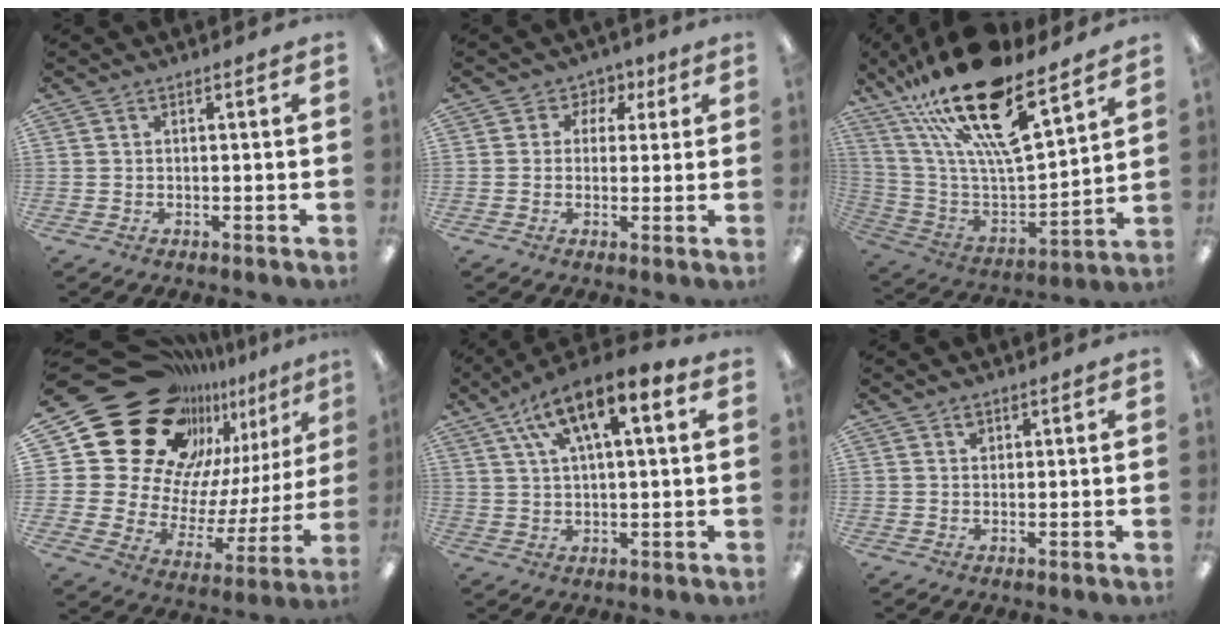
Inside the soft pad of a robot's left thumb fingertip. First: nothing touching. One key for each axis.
{"total": 4.0, "fx": 0.5, "fy": 3.8, "fz": 0.9, "tx": -0.014, "ty": 0.002, "tz": 0.005}
{"total": 25.8, "fx": 17.5, "fy": 8.4, "fz": 17.1, "tx": -0.302, "ty": -0.103, "tz": 0.301}
{"total": 25.9, "fx": 18.4, "fy": 15.1, "fz": 10.3, "tx": -0.165, "ty": -0.157, "tz": 0.362}
{"total": 11.6, "fx": 6.3, "fy": 3.8, "fz": 9.0, "tx": -0.163, "ty": -0.016, "tz": 0.112}
{"total": 1.5, "fx": 1.0, "fy": 1.0, "fz": 0.5, "tx": -0.003, "ty": -0.002, "tz": 0.017}